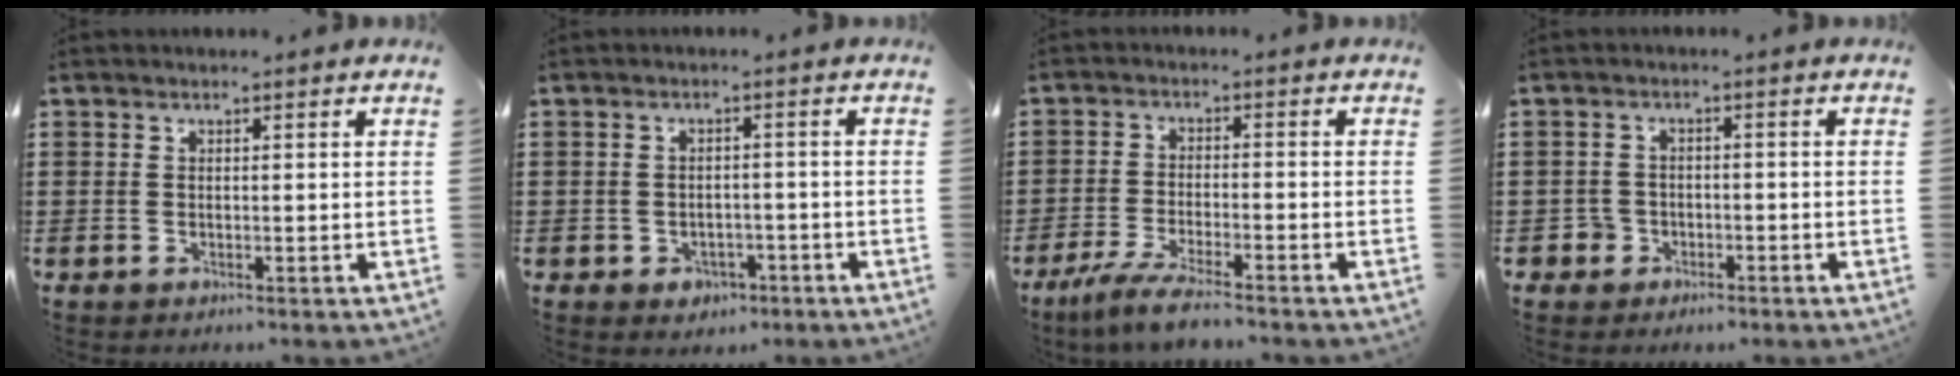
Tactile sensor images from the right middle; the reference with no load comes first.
{"total": 1.9, "force": [-1.2, 1.3, 0.5], "torque": [-0.016, 0.001, -0.028]}
{"total": 5.0, "force": [-4.3, -0.1, 2.6], "torque": [-0.064, -0.017, -0.085]}
{"total": 2.5, "force": [-1.6, 1.9, 0.3], "torque": [-0.013, 0.003, -0.036]}